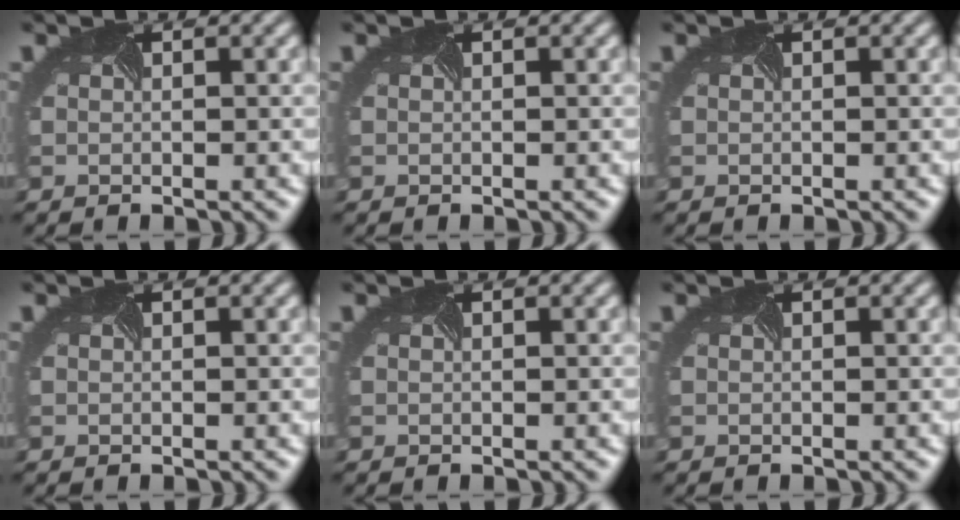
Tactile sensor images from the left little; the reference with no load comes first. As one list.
[{"total": 0.0}, {"total": 0.0}, {"total": 0.0}, {"total": 0.0}, {"total": 0.0}]